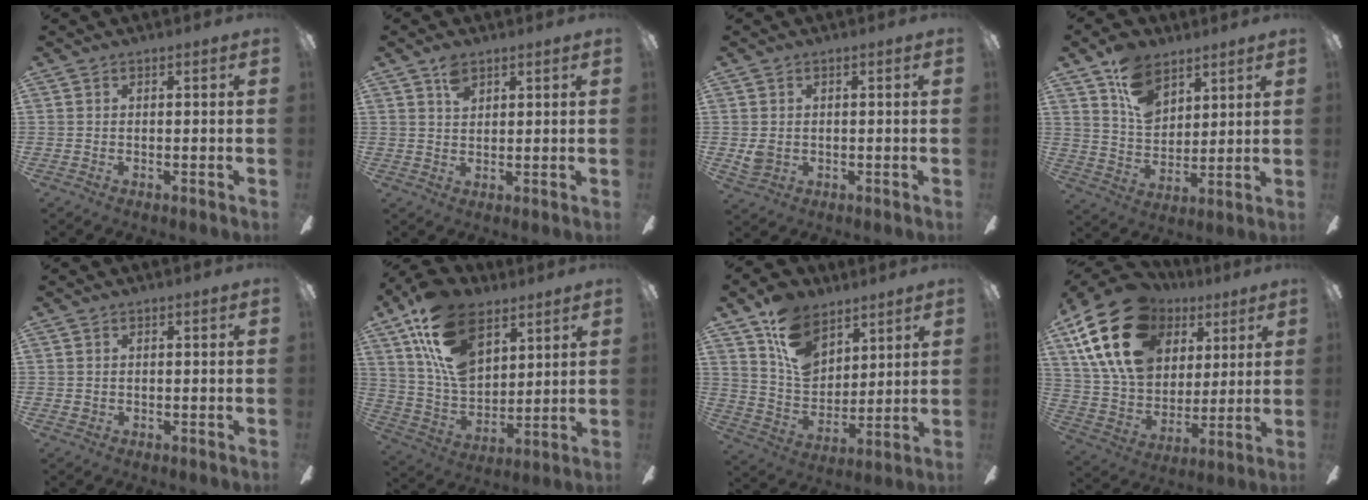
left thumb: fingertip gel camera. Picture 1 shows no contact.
{"total": 3.7, "force": [2.5, 2.1, 1.8], "torque": [-0.033, -0.002, 0.045]}
{"total": 2.9, "force": [0.5, 2.5, 1.4], "torque": [-0.019, 0.001, 0.010]}
{"total": 11.8, "force": [7.2, 7.6, 5.4], "torque": [-0.099, -0.028, 0.139]}
{"total": 0.8, "force": [0.4, 0.7, 0.0], "torque": [0.000, 0.004, 0.007]}
{"total": 19.9, "force": [10.9, 11.6, 11.9], "torque": [-0.256, -0.044, 0.200]}
{"total": 14.3, "force": [8.7, 9.3, 6.4], "torque": [-0.115, -0.040, 0.170]}
{"total": 23.4, "force": [10.5, 16.2, 13.2], "torque": [-0.255, -0.030, 0.191]}